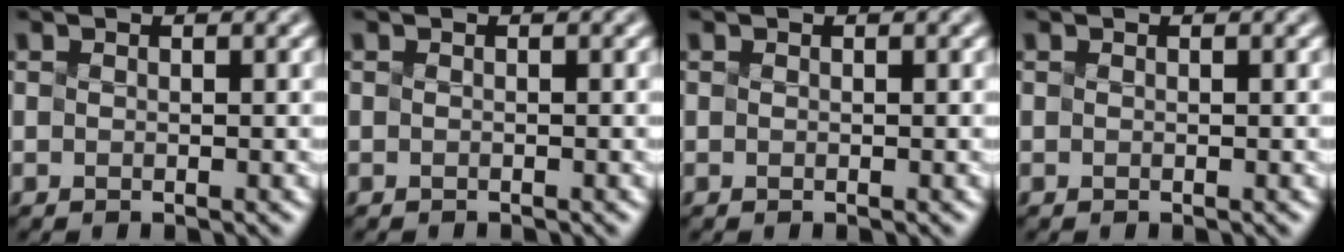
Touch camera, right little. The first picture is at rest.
{"total": 0.6, "force": [-0.6, 0.0, 0.1], "torque": [0.002, -0.002, -0.010]}
{"total": 0.0}
{"total": 0.0}